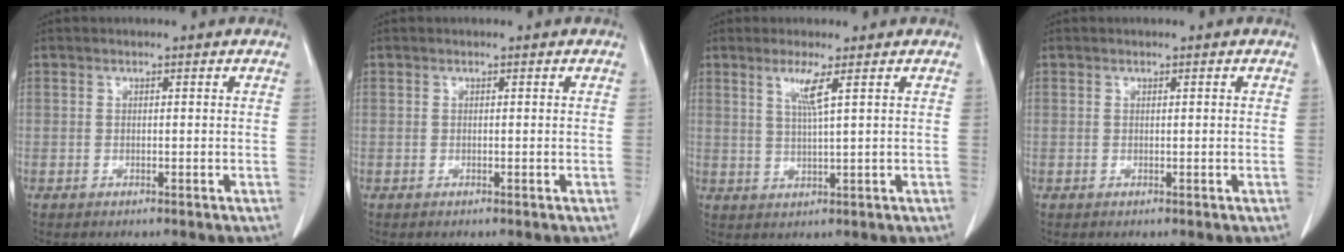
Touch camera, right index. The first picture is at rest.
{"total": 0.0}
{"total": 3.7, "force": [1.7, -0.7, 3.2], "torque": [-0.066, -0.005, 0.036]}
{"total": 0.0}